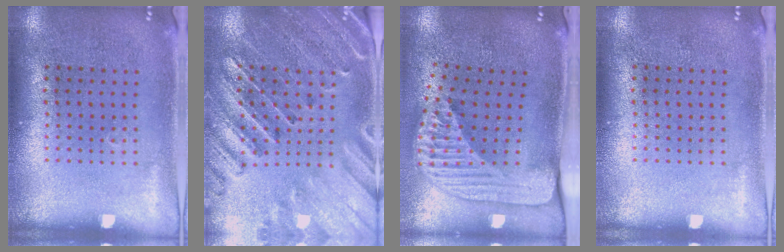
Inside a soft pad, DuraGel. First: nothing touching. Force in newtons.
{"total": 2.9, "press": 2.7, "slide": 0.9}
{"total": 2.4, "press": 1.8, "slide": 1.7}
{"total": 0.0}